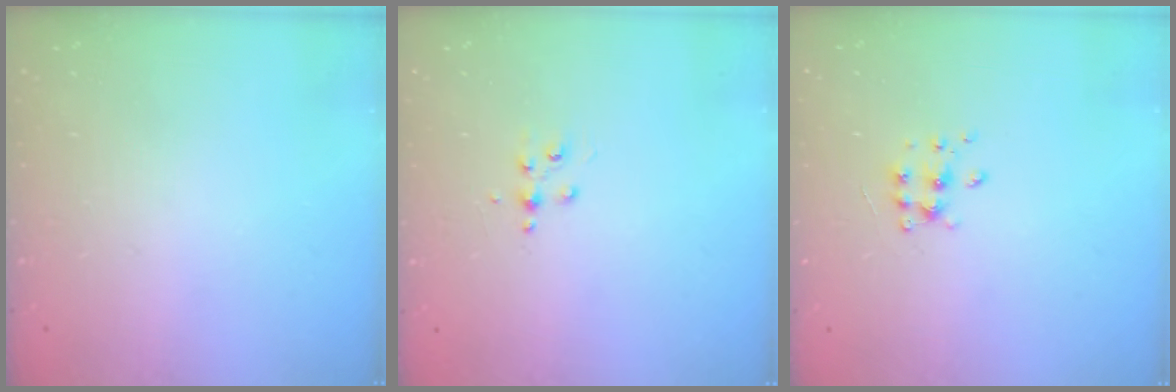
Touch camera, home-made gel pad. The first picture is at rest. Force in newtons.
{"total": 4.3, "press": 4.3, "slide": 0.5}
{"total": 6.3, "press": 6.3, "slide": 0.6}